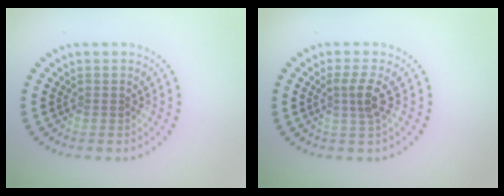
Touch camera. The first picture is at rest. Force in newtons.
{"total": 2.4, "press": 1.8, "slide": 1.5}